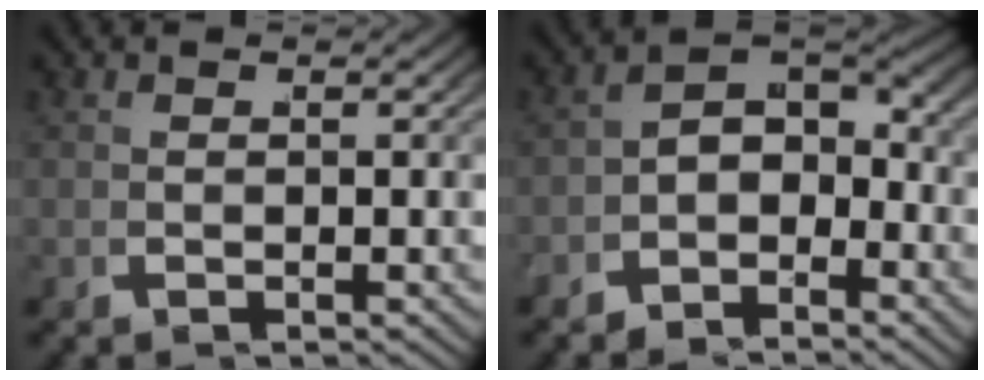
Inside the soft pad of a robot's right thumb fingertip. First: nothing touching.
{"total": 5.2, "force": [-1.1, 3.6, 3.6], "torque": [-0.052, -0.007, -0.024]}